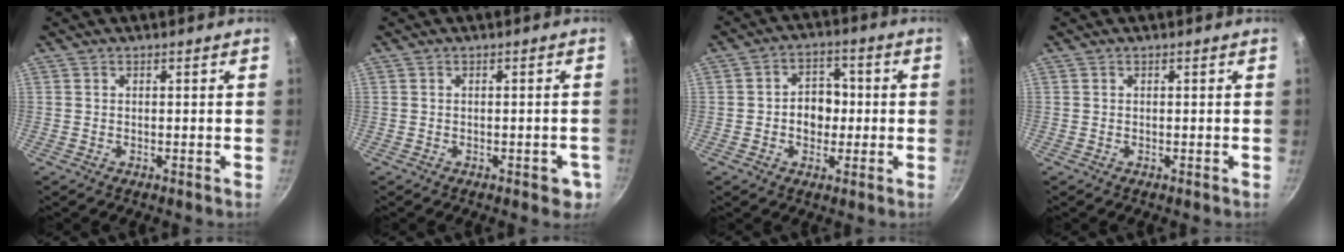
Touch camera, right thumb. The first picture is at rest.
{"total": 3.3, "force": [-1.3, 1.6, 2.6], "torque": [-0.017, 0.006, -0.013]}
{"total": 7.3, "force": [-0.5, 5.8, 4.4], "torque": [-0.021, 0.013, -0.014]}
{"total": 0.0}